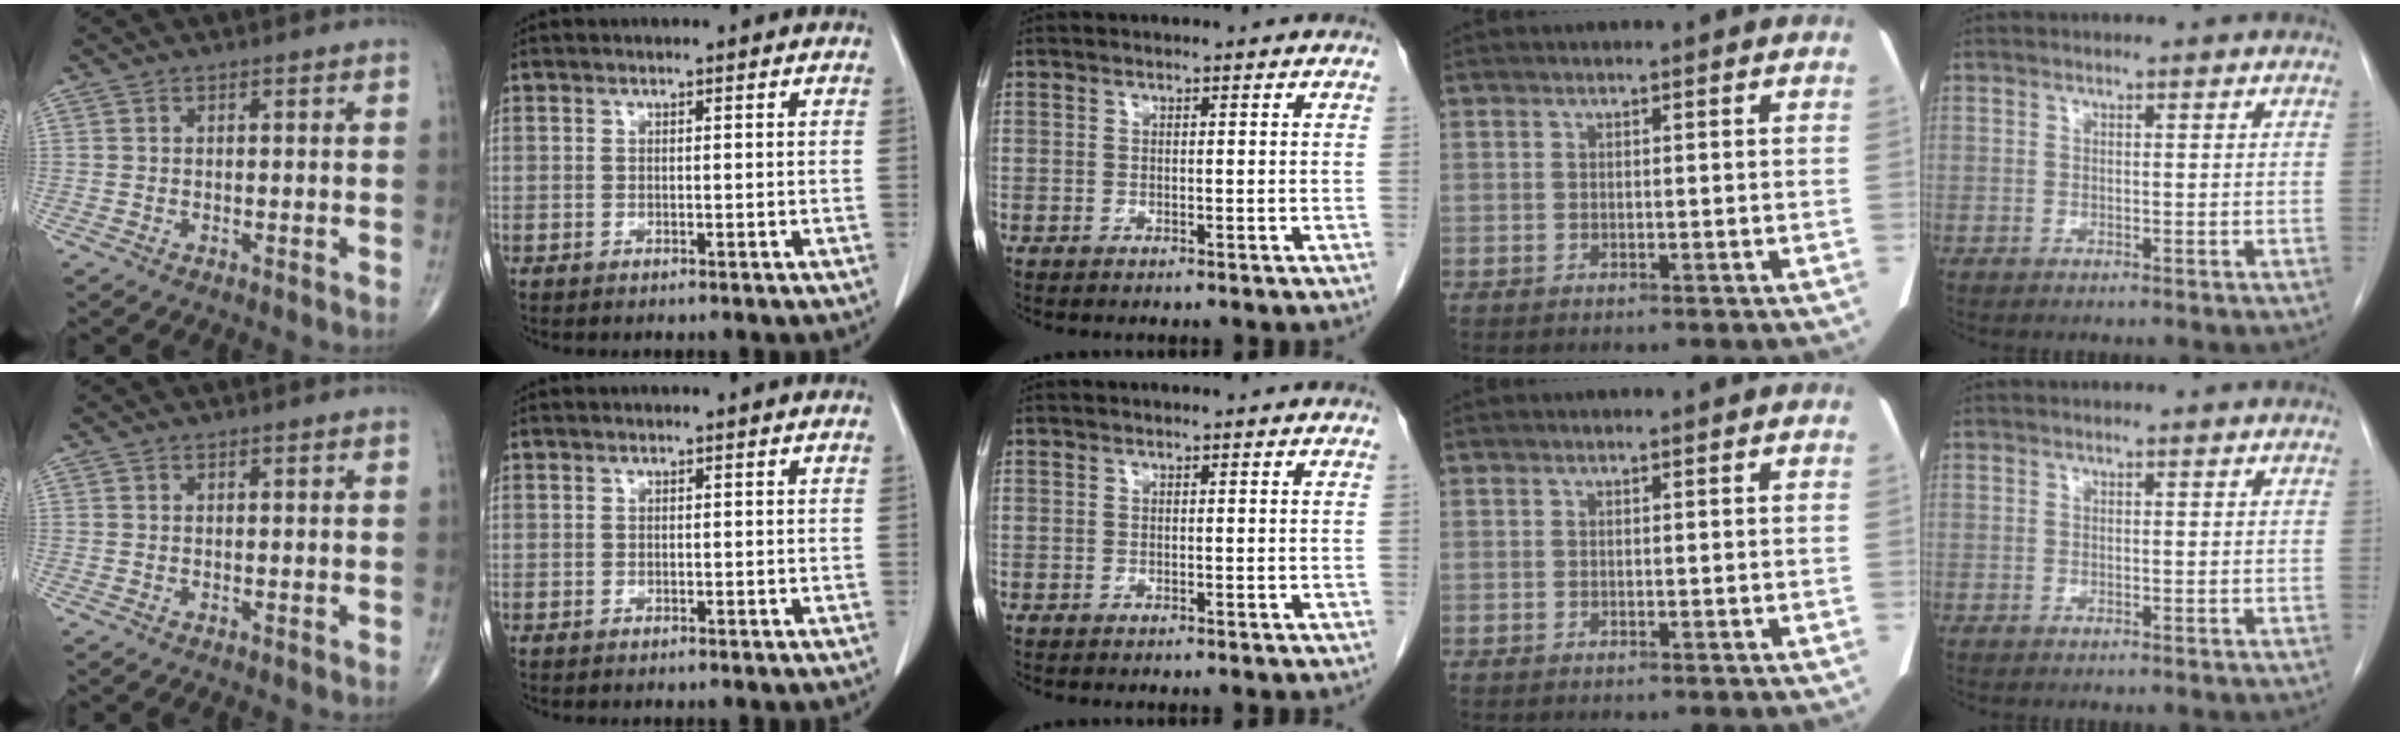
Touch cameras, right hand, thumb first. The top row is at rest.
{}